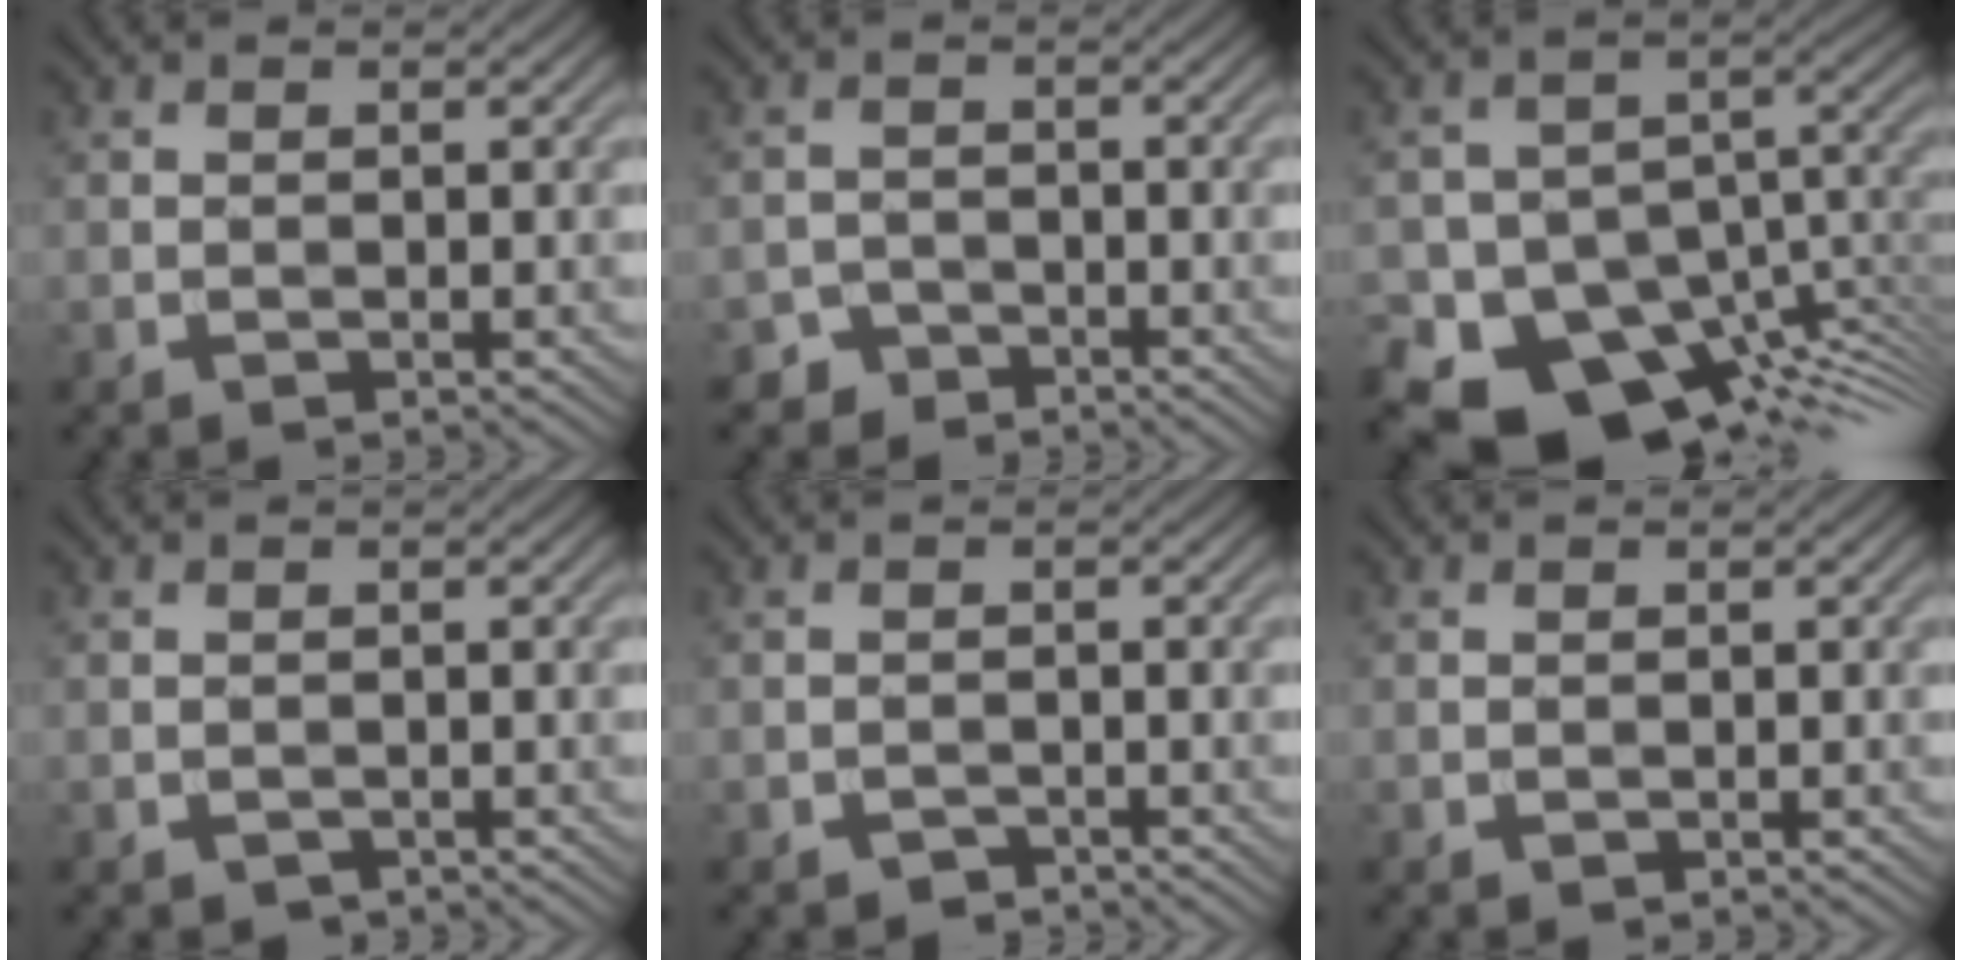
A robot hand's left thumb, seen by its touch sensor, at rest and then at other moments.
{"total": 2.4, "force": [-2.0, 1.3, 0.0], "torque": [0.010, 0.006, -0.041]}
{"total": 16.8, "force": [-11.4, 9.5, 8.0], "torque": [-0.143, -0.022, -0.157]}
{"total": 0.7, "force": [-0.5, 0.5, 0.2], "torque": [-0.002, -0.006, -0.009]}
{"total": 1.4, "force": [-1.3, 0.7, 0.3], "torque": [-0.003, 0.001, -0.026]}
{"total": 0.0}